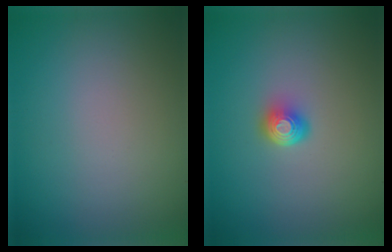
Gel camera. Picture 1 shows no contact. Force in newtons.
{"total": 2.1, "press": 1.4, "slide": 1.6}